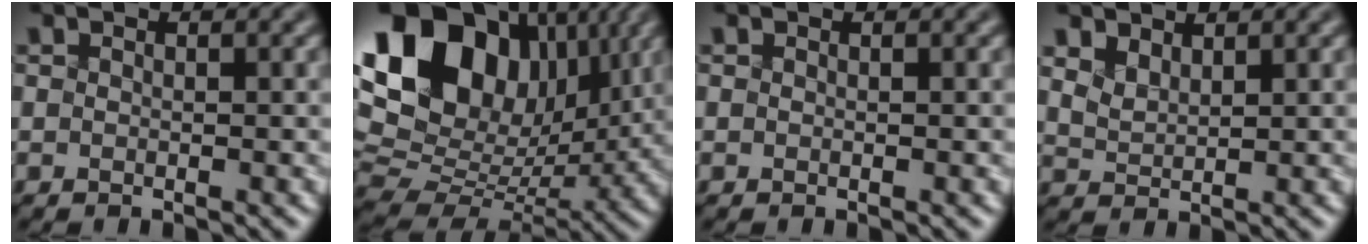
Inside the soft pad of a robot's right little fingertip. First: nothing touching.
{"total": 18.8, "force": [6.7, 12.6, 12.2], "torque": [-0.259, 0.042, 0.127]}
{"total": 0.0}
{"total": 2.0, "force": [1.6, 0.9, 0.7], "torque": [-0.028, -0.004, 0.045]}